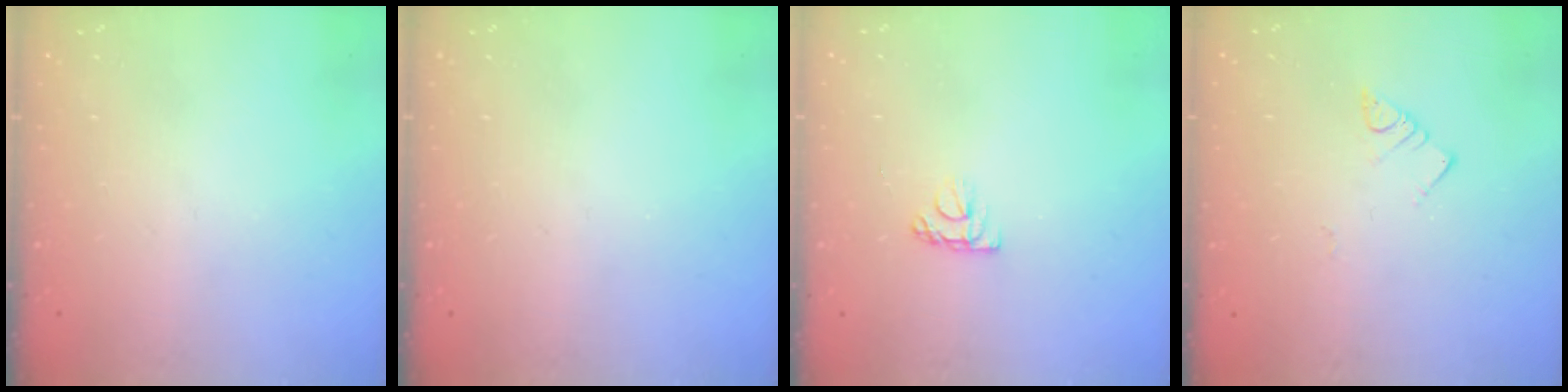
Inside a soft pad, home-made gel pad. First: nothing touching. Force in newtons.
{"total": 0.0}
{"total": 4.9, "press": 4.9, "slide": 0.3}
{"total": 3.0, "press": 3.0, "slide": 0.2}